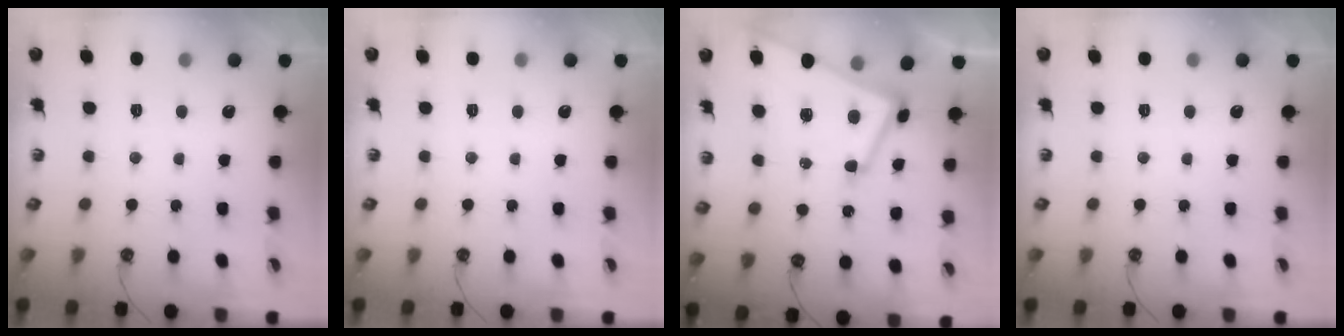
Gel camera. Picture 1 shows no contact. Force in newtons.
{"total": 0.0}
{"total": 3.1, "press": 2.8, "slide": 1.2}
{"total": 0.0}